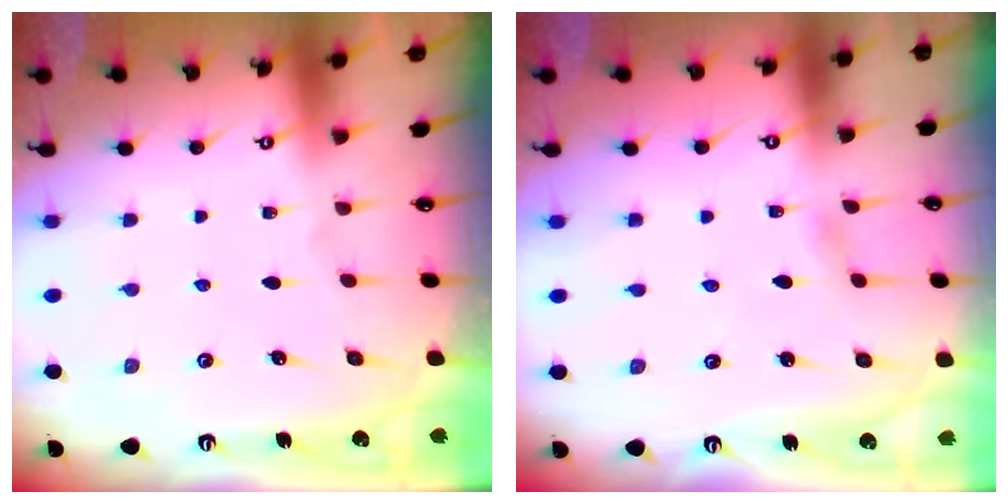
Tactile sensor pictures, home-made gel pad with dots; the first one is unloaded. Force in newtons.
{"total": 1.5, "press": 1.5, "slide": 0.2}